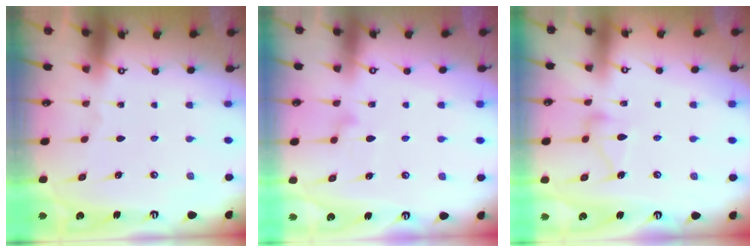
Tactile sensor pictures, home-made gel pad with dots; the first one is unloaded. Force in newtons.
{"total": 9.8, "press": 9.8, "slide": 0.6}
{"total": 9.5, "press": 9.4, "slide": 0.5}